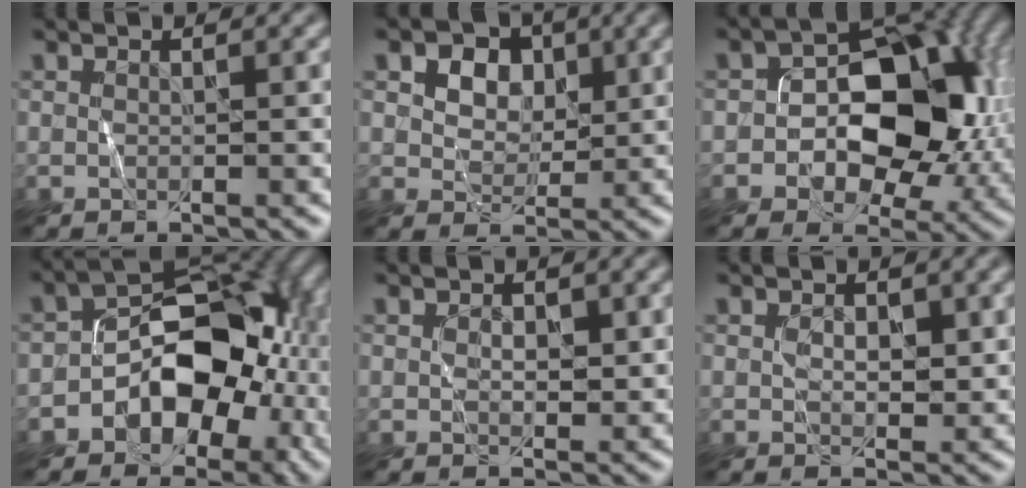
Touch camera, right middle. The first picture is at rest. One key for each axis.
{"total": 6.8, "fx": 3.5, "fy": 4.7, "fz": 3.5, "tx": -0.060, "ty": 0.024, "tz": 0.038}
{"total": 10.0, "fx": -0.8, "fy": 6.5, "fz": 7.5, "tx": -0.084, "ty": 0.022, "tz": -0.017}
{"total": 8.5, "fx": -2.6, "fy": 5.8, "fz": 5.5, "tx": -0.064, "ty": 0.016, "tz": -0.051}
{"total": 1.2, "fx": 0.5, "fy": 0.8, "fz": 0.7, "tx": -0.011, "ty": 0.002, "tz": 0.012}
{"total": 1.5, "fx": 0.6, "fy": 1.1, "fz": 0.9, "tx": -0.014, "ty": 0.001, "tz": 0.014}